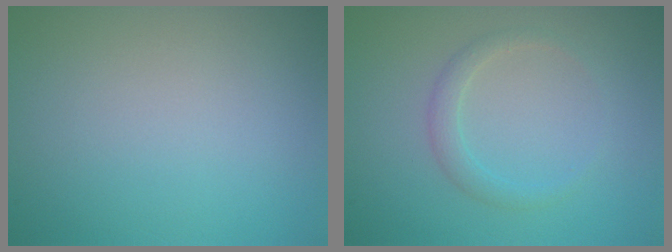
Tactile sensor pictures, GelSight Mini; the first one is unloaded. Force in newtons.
{"total": 1.5, "press": 1.5, "slide": 0.2}